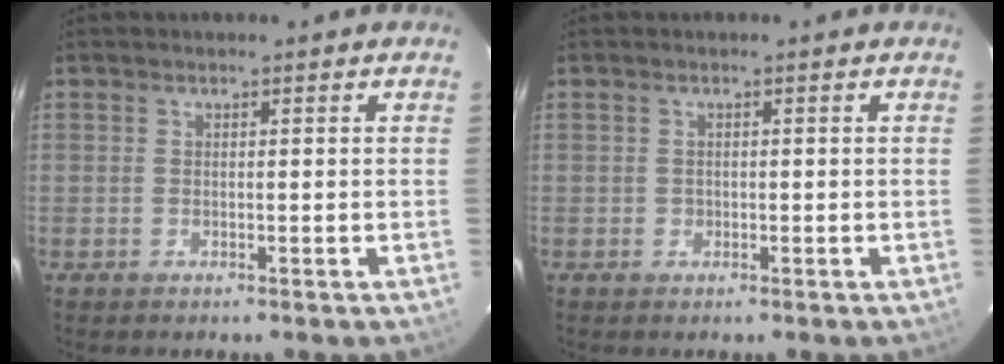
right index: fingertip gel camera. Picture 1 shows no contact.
{"total": 0.8, "force": [-0.3, 0.8, 0.0], "torque": [0.003, 0.001, -0.002]}